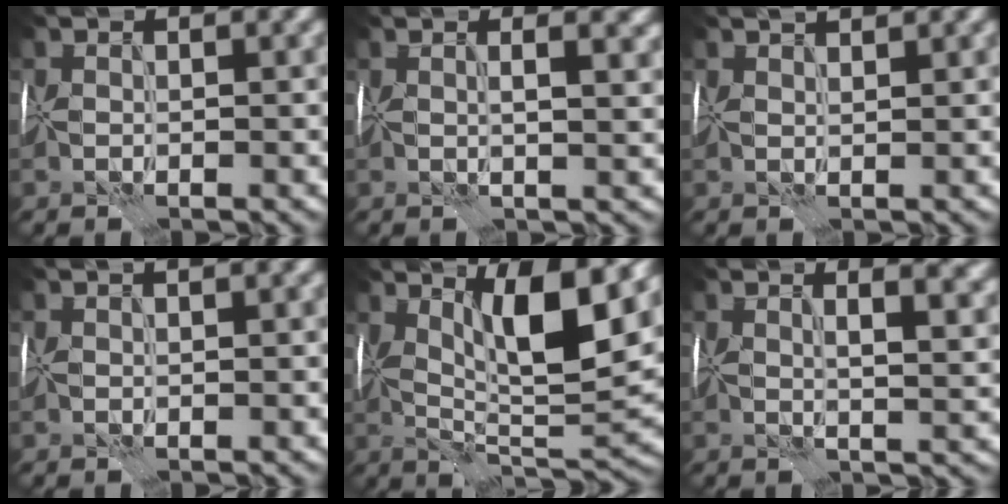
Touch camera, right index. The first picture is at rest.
{"total": 4.2, "force": [1.6, 1.3, 3.7], "torque": [-0.024, 0.015, 0.007]}
{"total": 1.7, "force": [1.4, 0.0, 0.9], "torque": [-0.012, 0.010, 0.012]}
{"total": 1.8, "force": [1.0, 0.4, 1.4], "torque": [-0.019, 0.010, 0.013]}
{"total": 10.7, "force": [3.5, 2.3, 9.8], "torque": [-0.148, -0.009, 0.055]}
{"total": 7.5, "force": [3.3, 2.7, 6.2], "torque": [-0.055, 0.017, 0.034]}